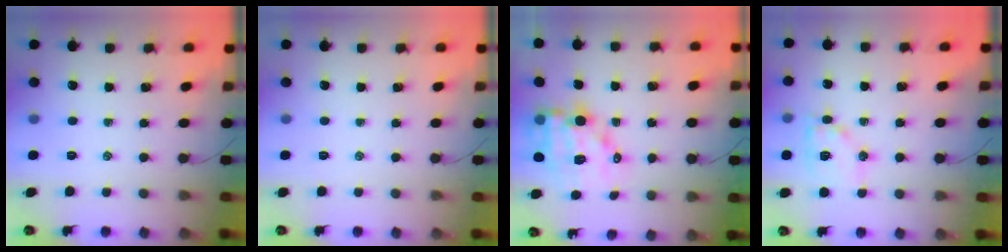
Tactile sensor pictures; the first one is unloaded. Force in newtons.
{"total": 0.0}
{"total": 11.2, "press": 10.7, "slide": 3.3}
{"total": 11.8, "press": 11.8, "slide": 0.7}